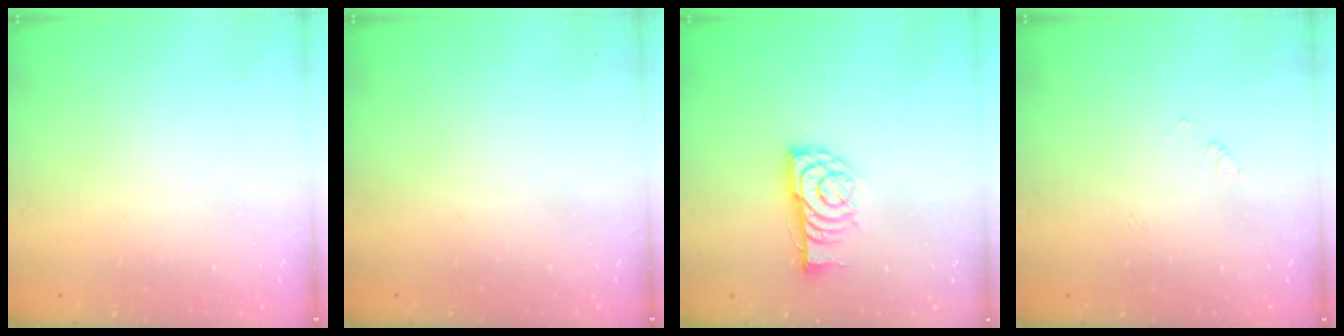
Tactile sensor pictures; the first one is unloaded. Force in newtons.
{"total": 2.1, "press": 2.0, "slide": 0.4}
{"total": 11.5, "press": 11.4, "slide": 0.5}
{"total": 3.0, "press": 3.0, "slide": 0.4}